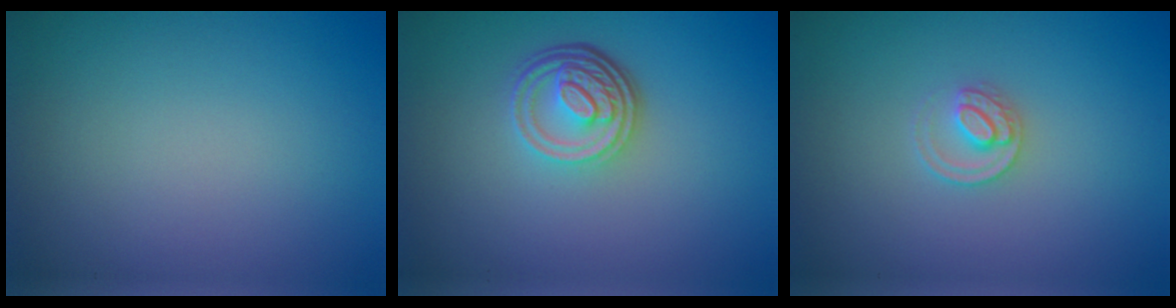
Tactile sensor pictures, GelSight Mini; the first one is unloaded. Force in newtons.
{"total": 4.7, "press": 3.5, "slide": 3.2}
{"total": 2.1, "press": 2.1, "slide": 0.2}